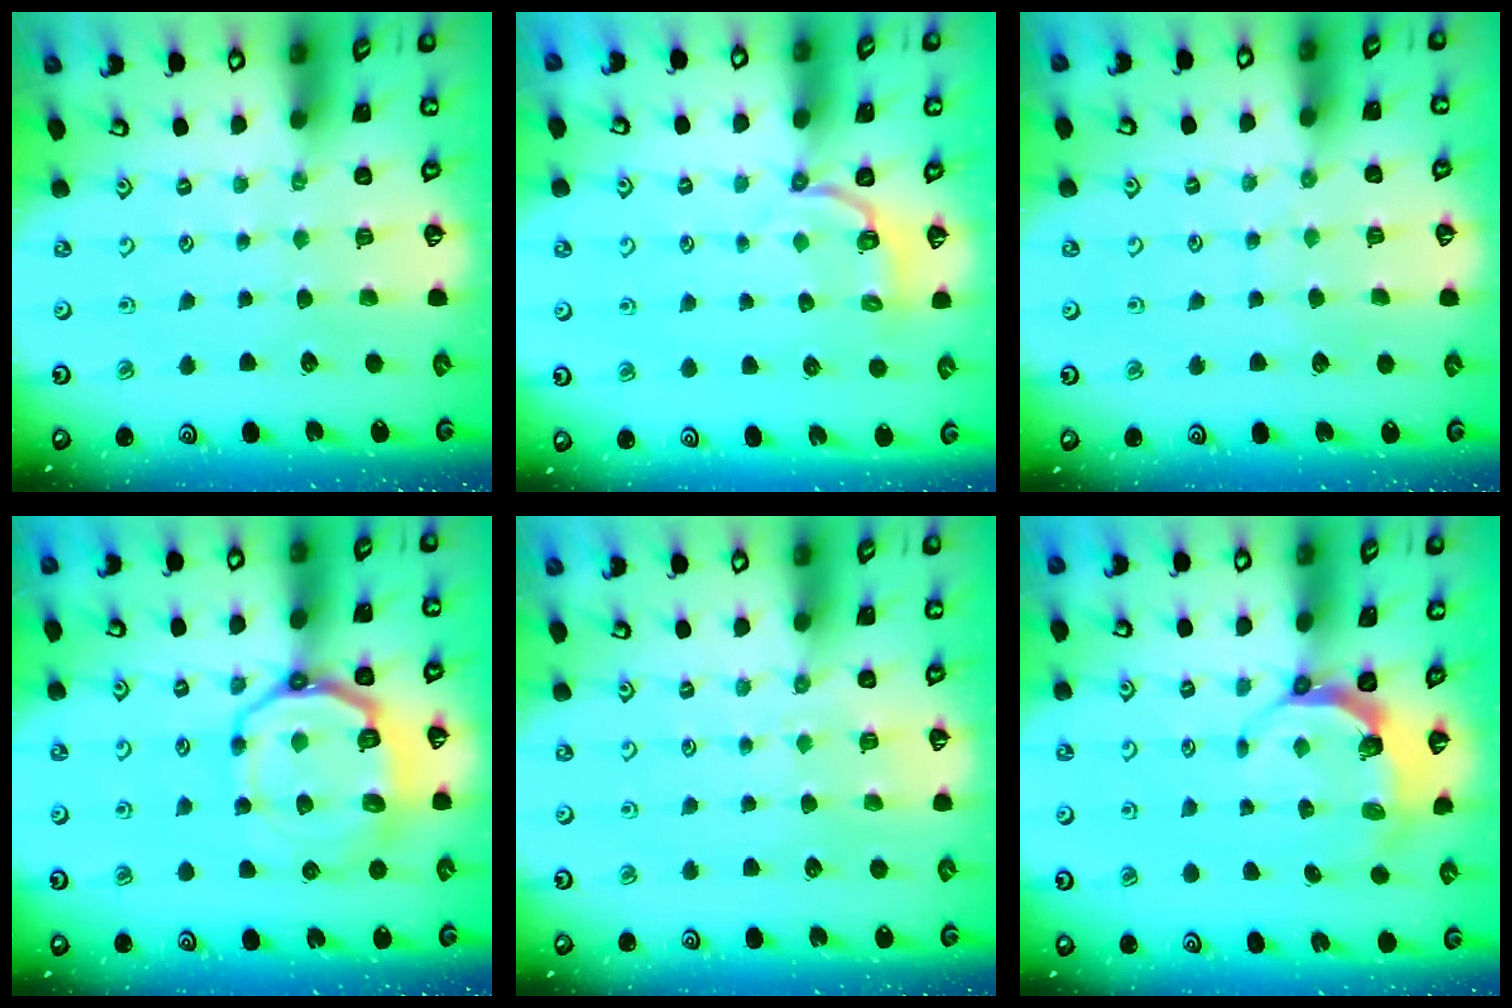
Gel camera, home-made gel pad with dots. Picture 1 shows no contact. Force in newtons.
{"total": 3.3, "press": 2.2, "slide": 2.5}
{"total": 4.3, "press": 4.3, "slide": 0.3}
{"total": 14.4, "press": 14.1, "slide": 3.0}
{"total": 4.0, "press": 4.0, "slide": 0.8}
{"total": 5.8, "press": 4.6, "slide": 3.4}